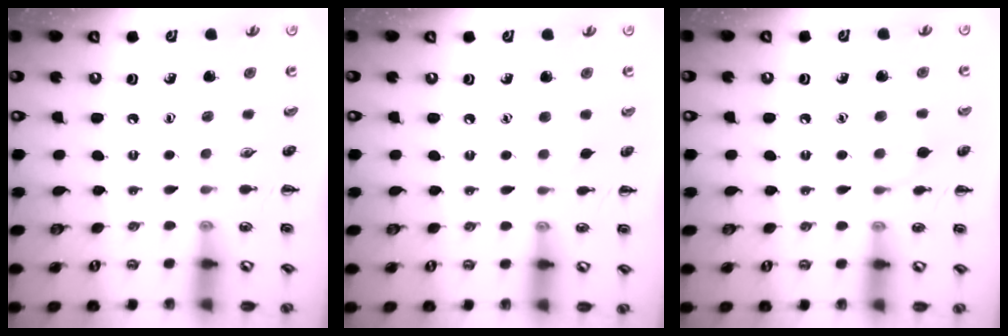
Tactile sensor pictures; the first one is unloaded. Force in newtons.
{"total": 2.3, "press": 2.1, "slide": 0.9}
{"total": 5.2, "press": 4.8, "slide": 1.9}